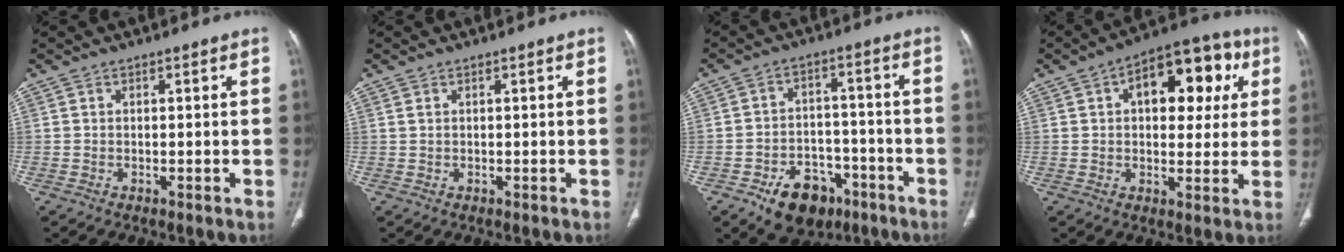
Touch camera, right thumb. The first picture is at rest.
{"total": 0.6, "force": [0.4, 0.2, 0.4], "torque": [-0.011, 0.007, 0.011]}
{"total": 11.7, "force": [-6.6, 7.9, 5.6], "torque": [-0.051, 0.044, -0.092]}
{"total": 16.3, "force": [5.0, 9.0, 12.6], "torque": [-0.120, 0.019, 0.063]}